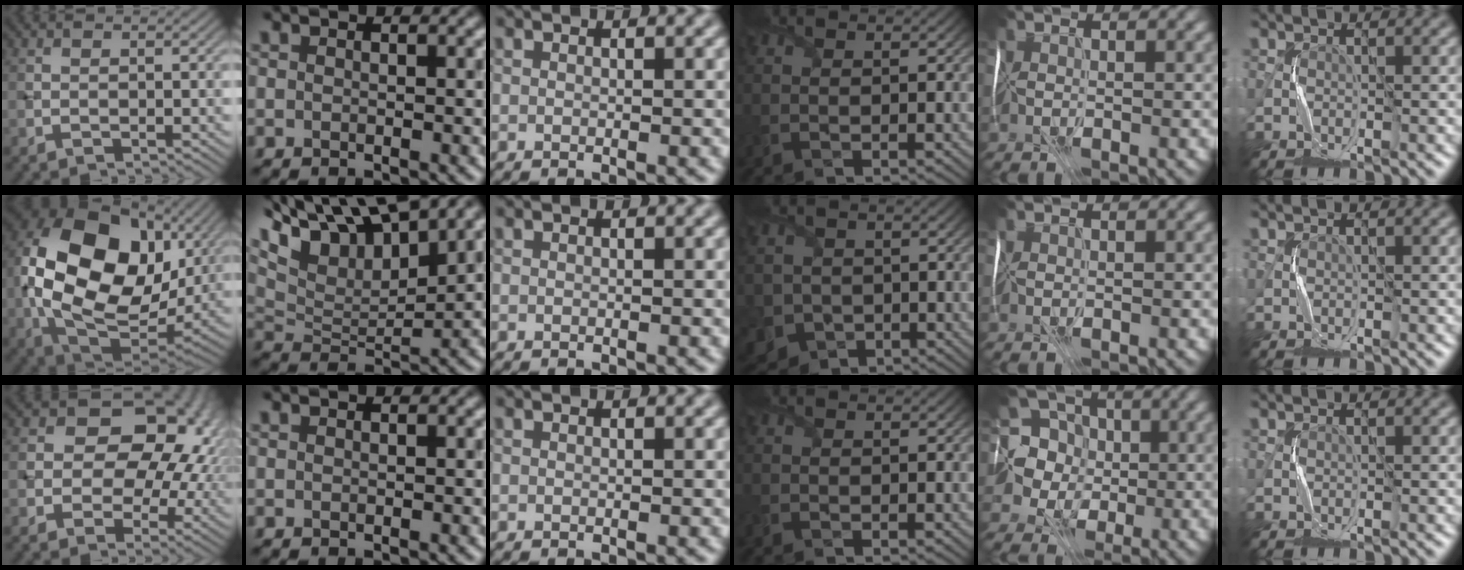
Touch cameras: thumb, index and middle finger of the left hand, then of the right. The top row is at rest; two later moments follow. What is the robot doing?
{"motion": "fold", "object": "map"}